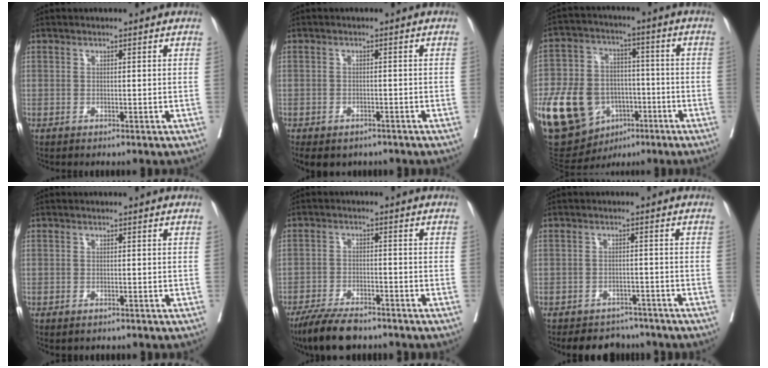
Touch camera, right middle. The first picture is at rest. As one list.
[{"total": 7.4, "force": [-5.3, 4.2, 3.1], "torque": [-0.064, 0.001, -0.070]}, {"total": 17.4, "force": [-6.4, 12.8, 9.9], "torque": [-0.210, 0.024, -0.097]}, {"total": 1.0, "force": [-0.8, 0.3, 0.5], "torque": [-0.012, -0.004, -0.008]}, {"total": 8.3, "force": [-6.8, 2.2, 4.2], "torque": [-0.075, -0.018, -0.120]}, {"total": 7.0, "force": [-6.3, 2.9, 1.1], "torque": [-0.003, 0.004, -0.082]}]